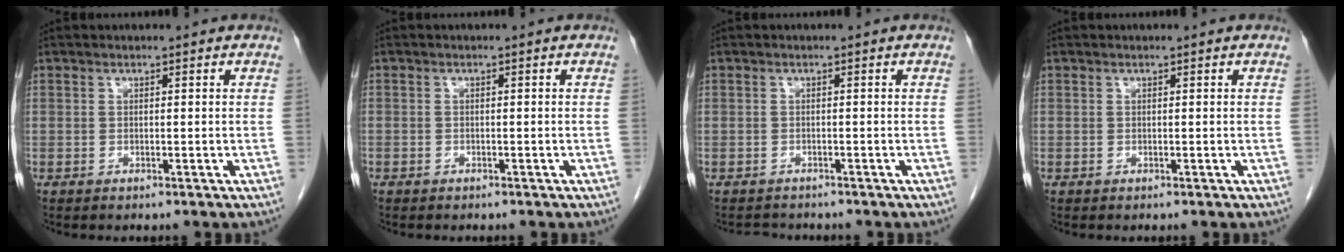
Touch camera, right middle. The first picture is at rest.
{"total": 0.6, "force": [-0.5, 0.4, 0.0], "torque": [-0.007, 0.003, -0.009]}
{"total": 2.1, "force": [-1.9, 0.7, -0.1], "torque": [0.000, -0.004, -0.031]}
{"total": 0.0}